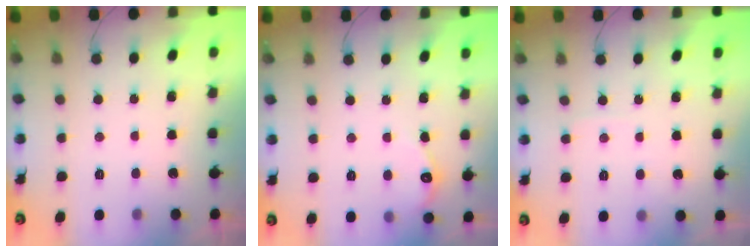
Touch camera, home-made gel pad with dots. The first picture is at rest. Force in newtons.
{"total": 3.7, "press": 3.6, "slide": 0.5}
{"total": 2.0, "press": 2.0, "slide": 0.2}